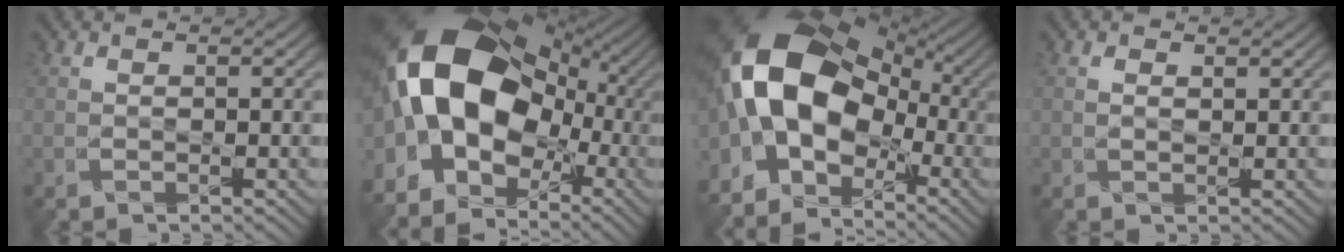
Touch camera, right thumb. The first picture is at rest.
{"total": 20.5, "force": [0.6, 14.7, 14.2], "torque": [-0.285, -0.002, 0.022]}
{"total": 18.8, "force": [-0.6, 12.7, 13.9], "torque": [-0.279, -0.005, -0.001]}
{"total": 0.8, "force": [0.6, 0.2, 0.6], "torque": [-0.015, 0.000, 0.014]}